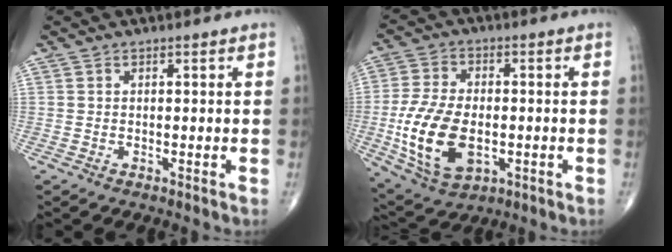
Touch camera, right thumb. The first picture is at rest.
{"total": 15.4, "force": [-2.8, 9.0, 12.1], "torque": [-0.235, -0.002, -0.040]}